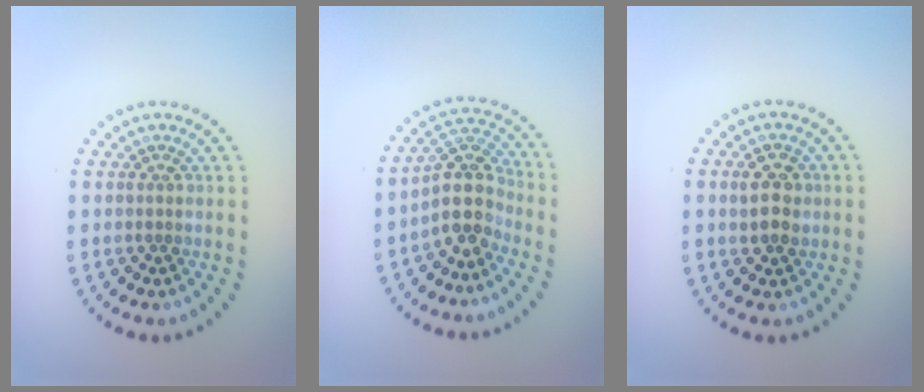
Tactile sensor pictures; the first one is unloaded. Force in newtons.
{"total": 4.1, "press": 3.4, "slide": 2.4}
{"total": 2.6, "press": 2.6, "slide": 0.2}